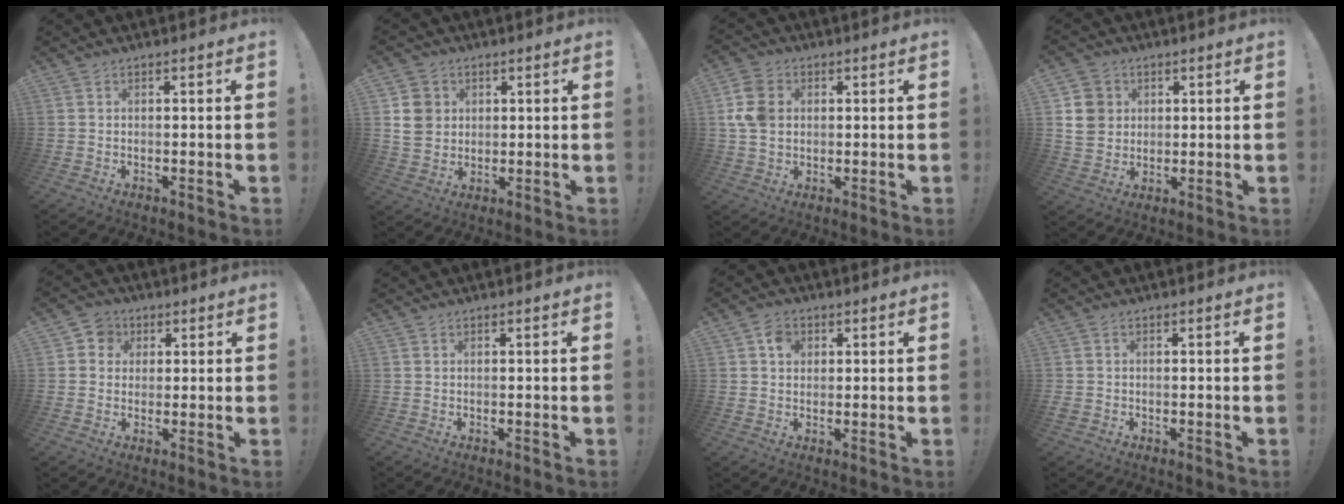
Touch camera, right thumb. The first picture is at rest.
{"total": 8.1, "force": [2.6, 7.2, 2.7], "torque": [-0.042, -0.005, 0.055]}
{"total": 10.3, "force": [1.6, 8.0, 6.3], "torque": [-0.120, 0.001, 0.033]}
{"total": 9.0, "force": [2.8, 8.0, 3.1], "torque": [-0.049, -0.009, 0.056]}
{"total": 5.0, "force": [0.7, 4.7, 1.4], "torque": [-0.017, 0.003, 0.012]}
{"total": 0.0}
{"total": 4.3, "force": [1.3, 3.5, 2.1], "torque": [-0.025, 0.001, 0.022]}
{"total": 1.1, "force": [-0.5, 0.9, 0.4], "torque": [-0.004, 0.002, -0.009]}